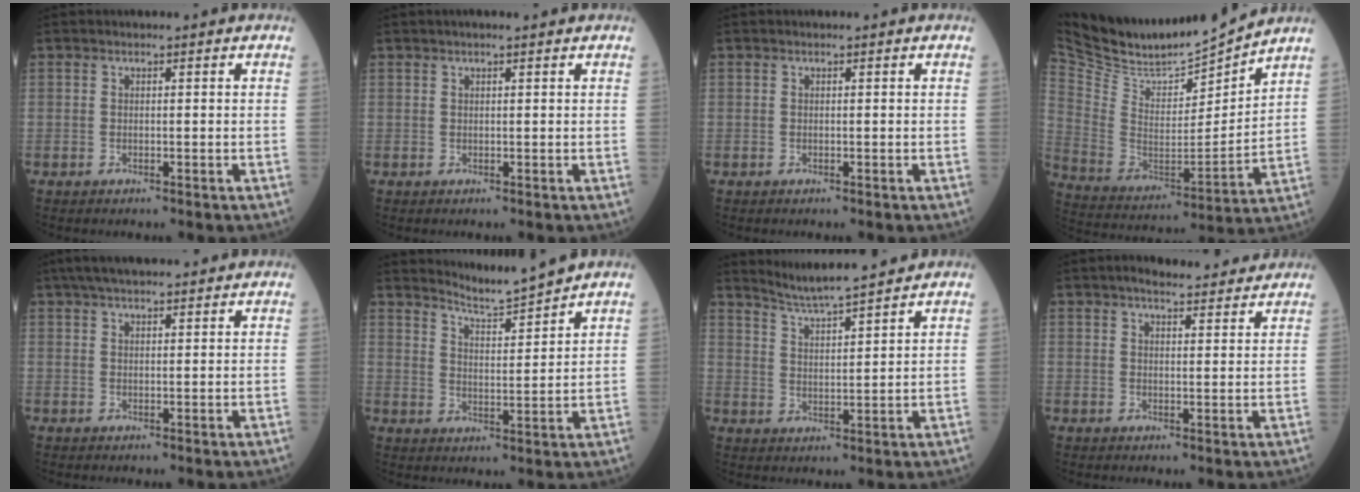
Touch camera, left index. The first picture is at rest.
{"total": 2.2, "force": [1.7, 0.2, 1.3], "torque": [-0.016, 0.016, 0.024]}
{"total": 0.0}
{"total": 16.6, "force": [16.0, 2.0, 4.2], "torque": [-0.102, -0.020, 0.284]}
{"total": 8.9, "force": [7.5, 1.7, 4.5], "torque": [-0.066, 0.037, 0.114]}
{"total": 6.4, "force": [6.2, -1.2, 0.7], "torque": [-0.024, -0.017, 0.113]}
{"total": 8.8, "force": [8.2, -0.6, 3.1], "torque": [-0.064, 0.008, 0.141]}
{"total": 8.4, "force": [7.4, 1.7, 3.4], "torque": [-0.046, 0.014, 0.093]}